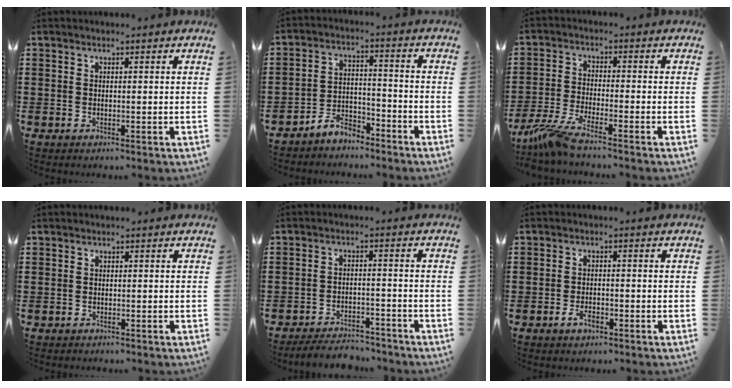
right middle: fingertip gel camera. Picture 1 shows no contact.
{"total": 5.2, "force": [-5.0, 1.3, 0.4], "torque": [-0.018, 0.007, -0.104]}
{"total": 5.6, "force": [-4.7, -0.1, 3.0], "torque": [-0.082, -0.020, -0.097]}
{"total": 0.9, "force": [-0.7, 0.6, -0.1], "torque": [0.001, 0.004, -0.016]}
{"total": 4.5, "force": [-4.5, 0.7, 0.5], "torque": [-0.010, 0.007, -0.092]}
{"total": 2.5, "force": [-1.7, 1.4, 1.2], "torque": [-0.025, 0.003, -0.032]}